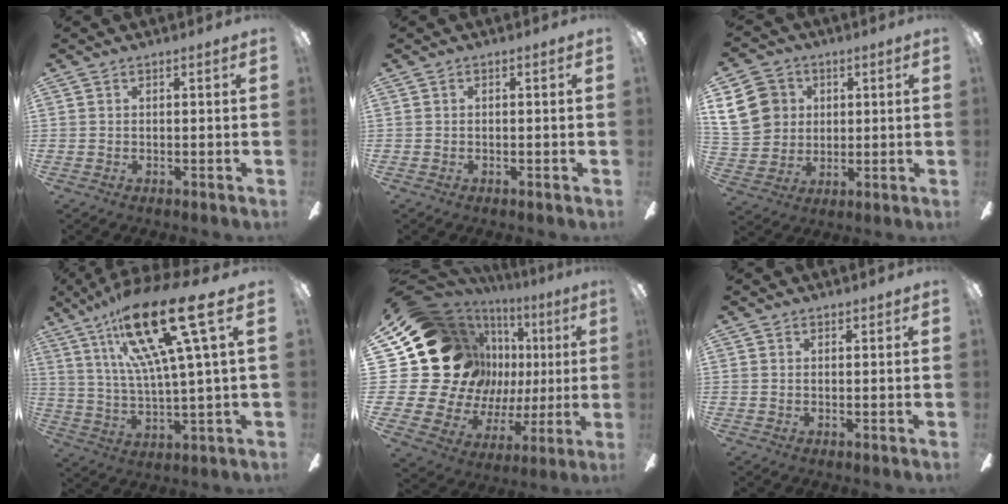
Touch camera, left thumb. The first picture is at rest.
{"total": 0.0}
{"total": 12.8, "force": [4.2, 11.0, 4.8], "torque": [-0.102, 0.005, 0.088]}
{"total": 24.3, "force": [13.1, 4.7, 20.0], "torque": [-0.371, -0.068, 0.197]}
{"total": 27.1, "force": [7.4, 21.8, 14.4], "torque": [-0.303, -0.075, 0.195]}
{"total": 1.2, "force": [1.0, 0.6, 0.0], "torque": [-0.001, 0.000, 0.020]}